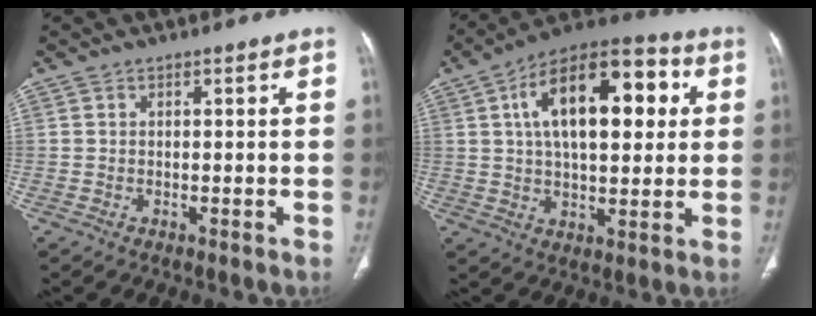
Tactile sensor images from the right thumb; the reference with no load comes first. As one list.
[{"total": 21.0, "force": [5.2, 10.4, 17.5], "torque": [-0.246, 0.015, 0.071]}]